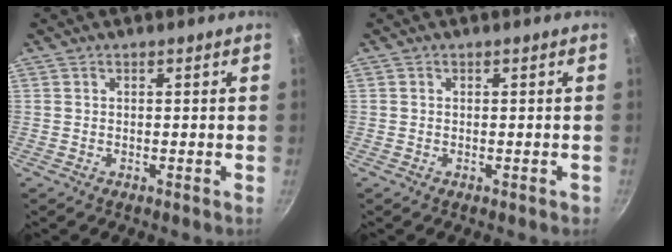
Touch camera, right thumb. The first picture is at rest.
{"total": 0.6, "force": [-0.2, 0.5, 0.4], "torque": [-0.001, 0.003, -0.003]}